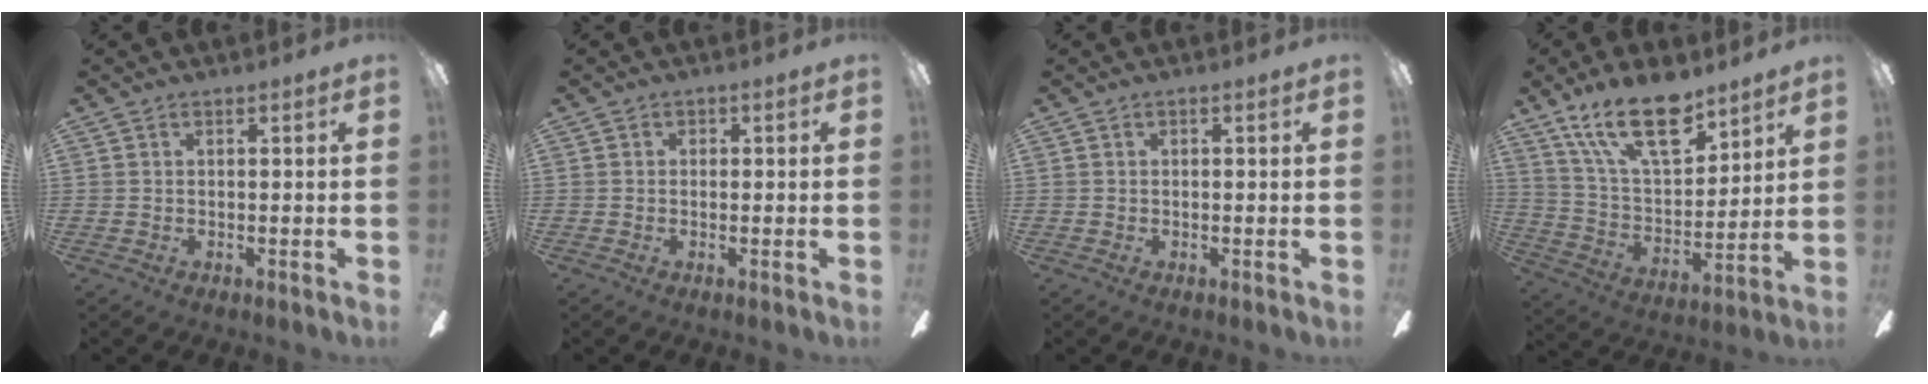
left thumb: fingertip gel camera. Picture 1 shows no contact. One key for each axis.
{"total": 0.6, "fx": -0.3, "fy": 0.5, "fz": 0.2, "tx": -0.002, "ty": 0.003, "tz": -0.006}
{"total": 0.0}
{"total": 14.5, "fx": 10.0, "fy": 6.3, "fz": 8.4, "tx": -0.128, "ty": -0.048, "tz": 0.174}